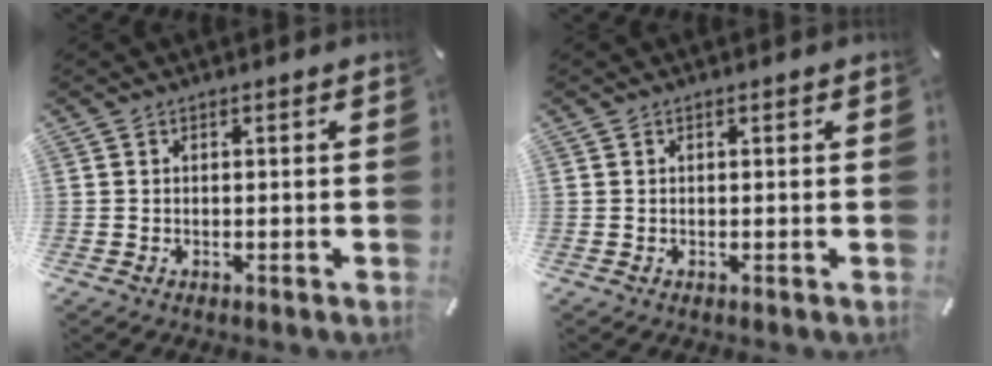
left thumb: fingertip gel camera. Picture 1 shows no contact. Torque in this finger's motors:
{"motor_torque": [0.16, 0.26, 0.04, -0.10, 0.03]}